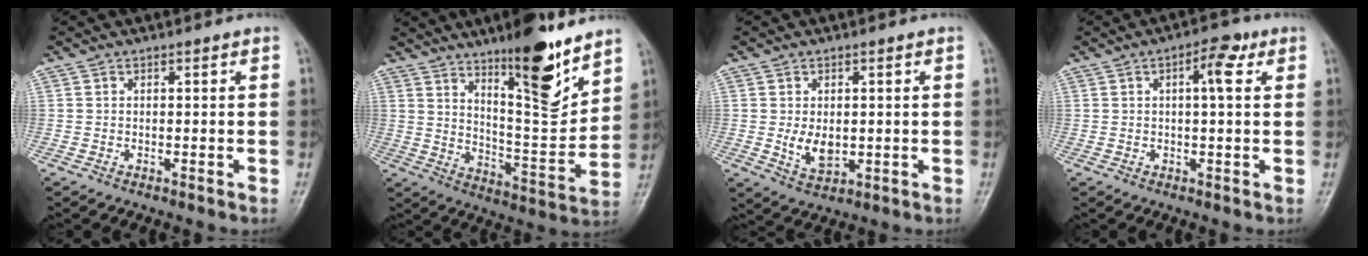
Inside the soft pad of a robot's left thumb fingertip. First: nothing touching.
{"total": 16.5, "force": [10.9, 4.0, 11.7], "torque": [-0.147, -0.084, 0.181]}
{"total": 5.3, "force": [0.0, 3.4, 4.0], "torque": [-0.058, -0.011, 0.011]}
{"total": 5.0, "force": [1.6, 1.7, 4.4], "torque": [-0.062, 0.008, 0.019]}